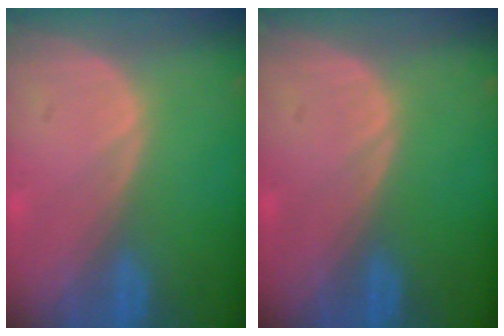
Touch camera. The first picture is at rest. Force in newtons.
{"total": 0.0}